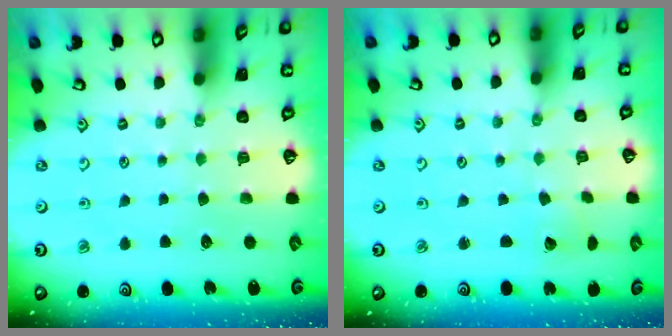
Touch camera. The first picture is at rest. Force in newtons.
{"total": 1.9, "press": 1.9, "slide": 0.1}